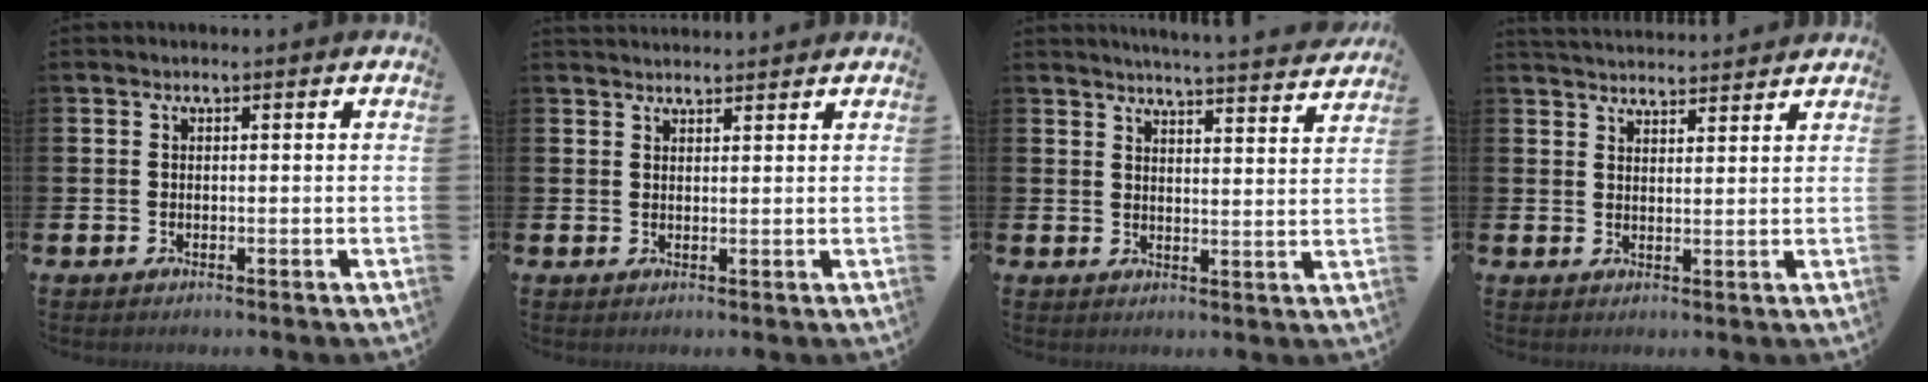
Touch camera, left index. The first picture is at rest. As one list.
[{"total": 2.1, "force": [2.1, 0.3, 0.0], "torque": [0.010, -0.013, 0.035]}, {"total": 4.9, "force": [4.8, -0.7, 0.5], "torque": [-0.008, -0.039, 0.081]}, {"total": 3.7, "force": [3.7, 0.3, 0.0], "torque": [-0.002, -0.023, 0.067]}]